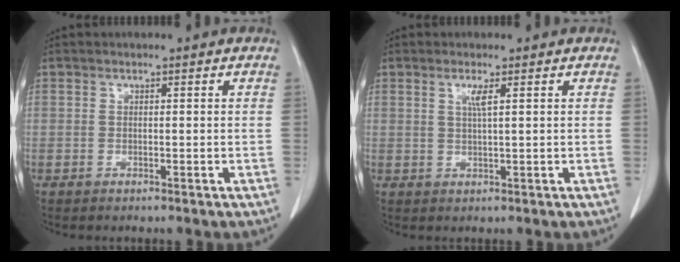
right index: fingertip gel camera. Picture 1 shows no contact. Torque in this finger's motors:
{"motor_torque": [0.05, 0.12, 0.04, 0.02]}